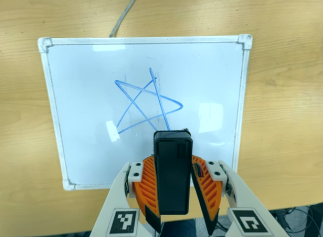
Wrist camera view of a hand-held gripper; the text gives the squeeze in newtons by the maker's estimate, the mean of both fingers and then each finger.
{"total": 6.0, "left": 5.4, "right": 6.7}